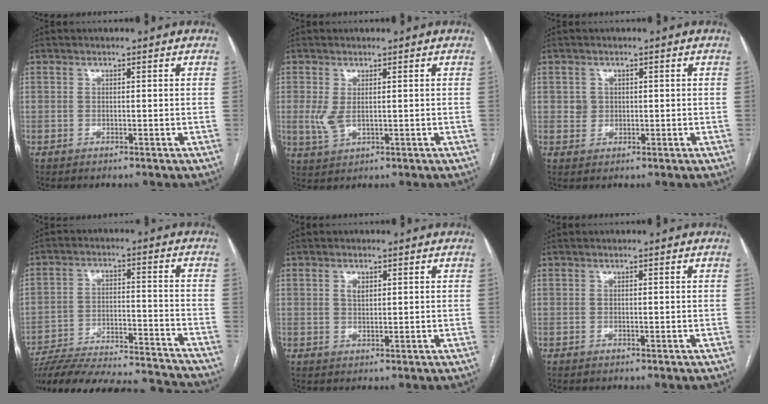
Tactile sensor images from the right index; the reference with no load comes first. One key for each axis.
{"total": 3.2, "fx": 0.3, "fy": 1.4, "fz": 2.8, "tx": -0.073, "ty": -0.004, "tz": 0.015}
{"total": 1.8, "fx": 0.4, "fy": 1.7, "fz": 0.2, "tx": 0.000, "ty": 0.000, "tz": 0.005}
{"total": 25.0, "fx": -23.4, "fy": 2.7, "fz": 8.3, "tx": -0.128, "ty": -0.018, "tz": -0.333}
{"total": 1.7, "fx": 0.7, "fy": 1.0, "fz": 1.2, "tx": -0.022, "ty": 0.002, "tz": 0.014}
{"total": 0.0}